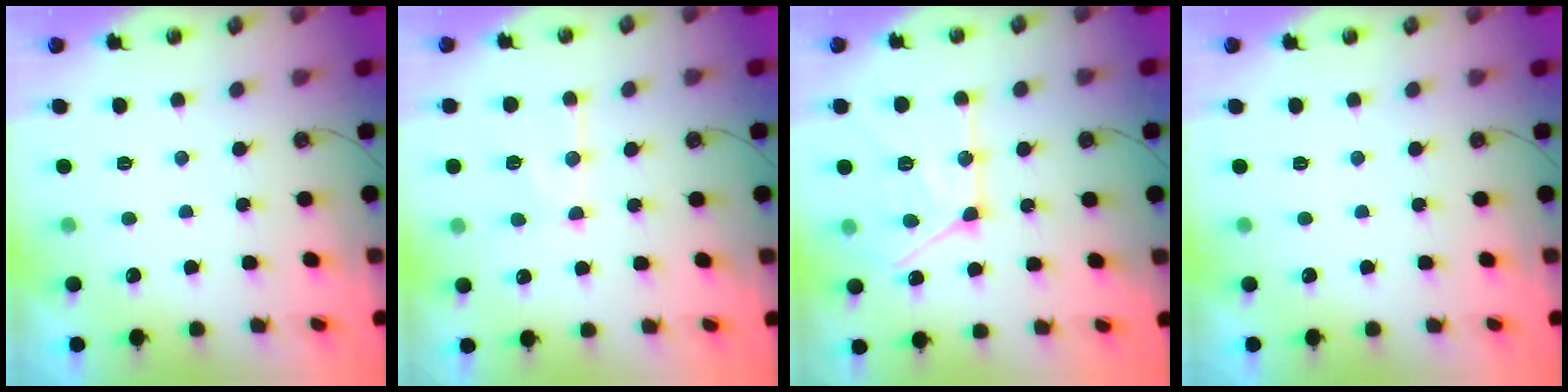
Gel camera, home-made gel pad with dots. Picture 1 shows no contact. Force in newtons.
{"total": 12.1, "press": 12.0, "slide": 1.1}
{"total": 18.3, "press": 18.2, "slide": 1.7}
{"total": 0.0}